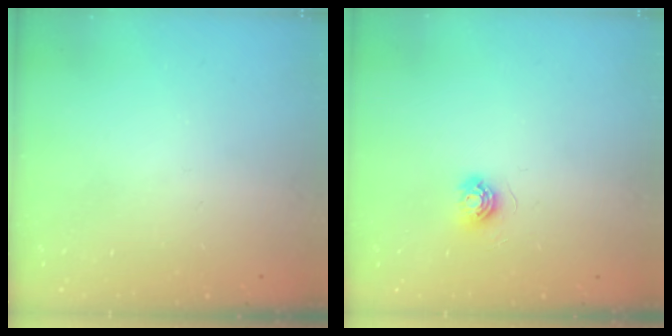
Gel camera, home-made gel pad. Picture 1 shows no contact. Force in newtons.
{"total": 5.6, "press": 5.6, "slide": 0.3}